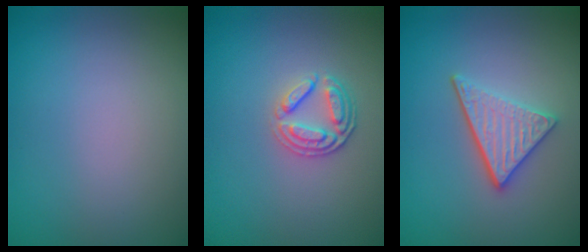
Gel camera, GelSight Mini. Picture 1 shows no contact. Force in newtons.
{"total": 2.7, "press": 2.4, "slide": 1.2}
{"total": 3.6, "press": 3.0, "slide": 2.0}